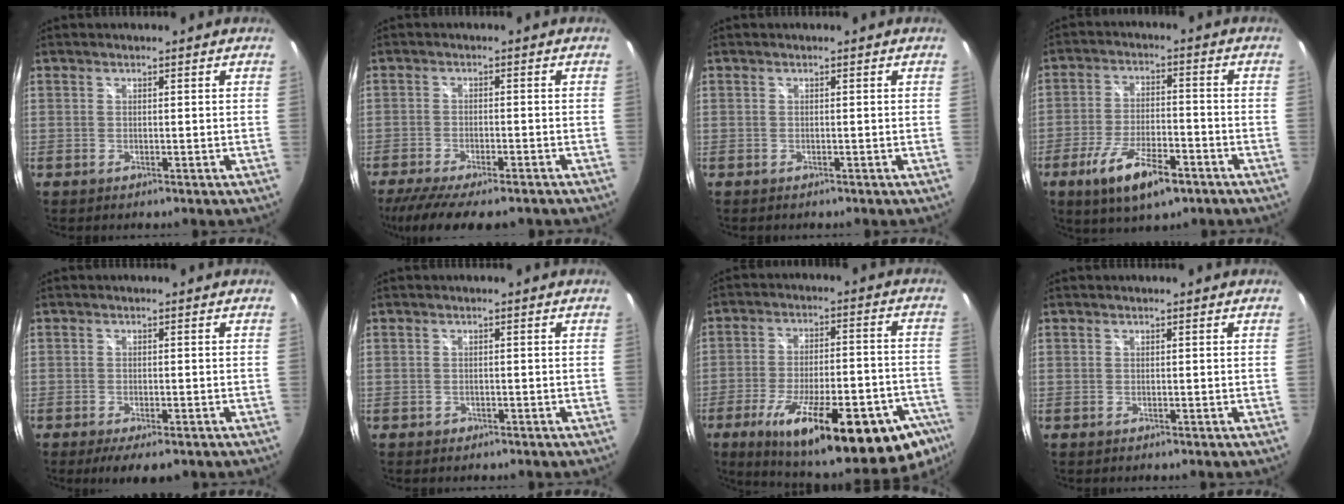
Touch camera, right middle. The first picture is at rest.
{"total": 12.5, "force": [-10.2, 2.6, 6.7], "torque": [-0.145, -0.040, -0.161]}
{"total": 0.0}
{"total": 12.0, "force": [-7.0, 3.9, 8.9], "torque": [-0.184, -0.018, -0.119]}
{"total": 5.4, "force": [-3.7, 1.6, 3.5], "torque": [-0.072, -0.019, -0.057]}
{"total": 1.1, "force": [-0.7, 0.8, 0.2], "torque": [-0.005, 0.001, -0.007]}
{"total": 29.5, "force": [-18.0, 7.8, 22.0], "torque": [-0.323, -0.036, -0.249]}
{"total": 0.0}